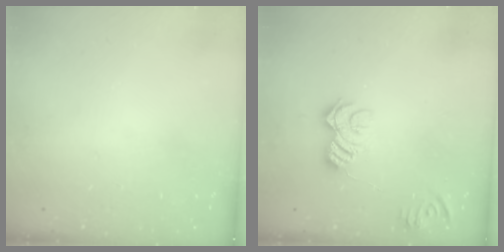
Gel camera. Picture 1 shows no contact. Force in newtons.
{"total": 10.2, "press": 10.2, "slide": 0.9}